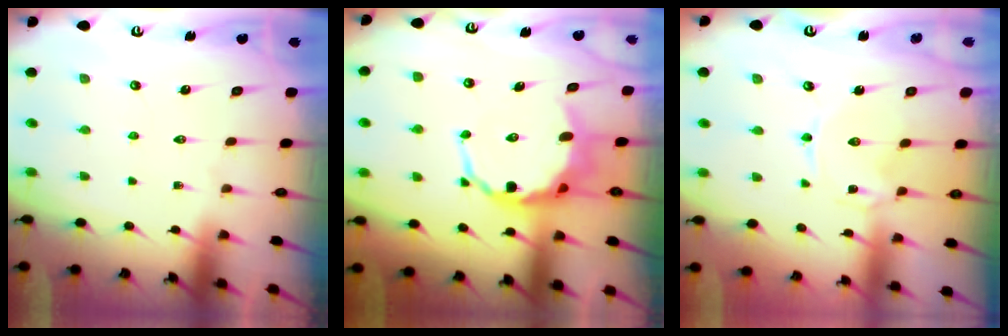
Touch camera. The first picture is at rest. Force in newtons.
{"total": 8.6, "press": 8.3, "slide": 1.9}
{"total": 0.0}